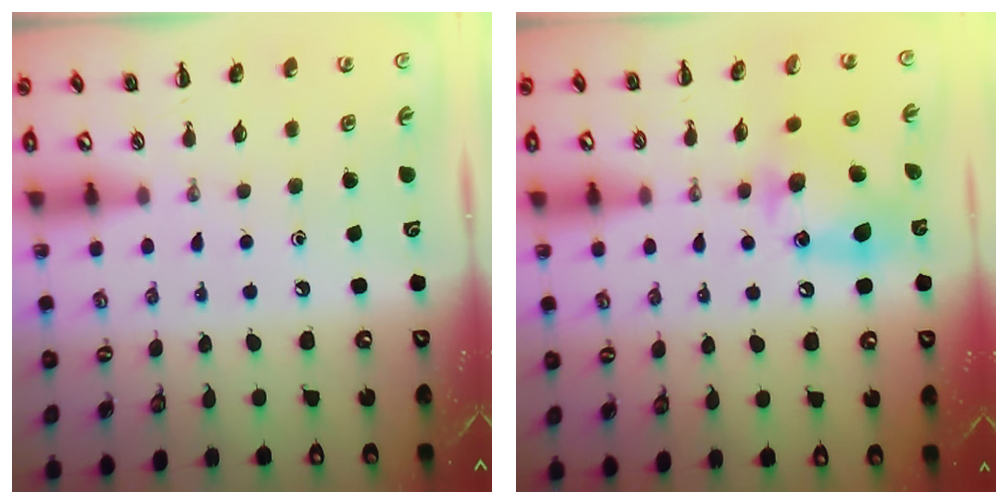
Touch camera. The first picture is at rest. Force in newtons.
{"total": 12.7, "press": 12.5, "slide": 1.8}